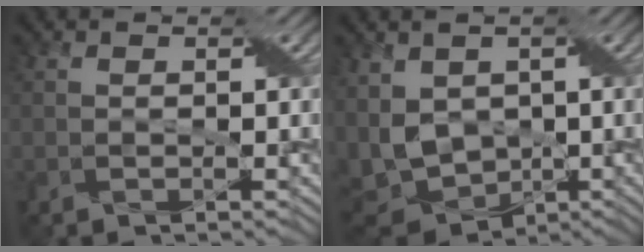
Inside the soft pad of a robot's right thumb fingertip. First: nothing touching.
{"total": 9.4, "force": [-0.3, 6.6, 6.7], "torque": [-0.169, -0.013, -0.011]}